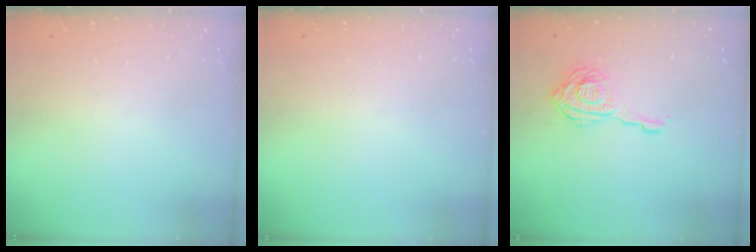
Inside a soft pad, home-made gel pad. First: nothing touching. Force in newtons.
{"total": 0.0}
{"total": 11.2, "press": 11.1, "slide": 0.9}